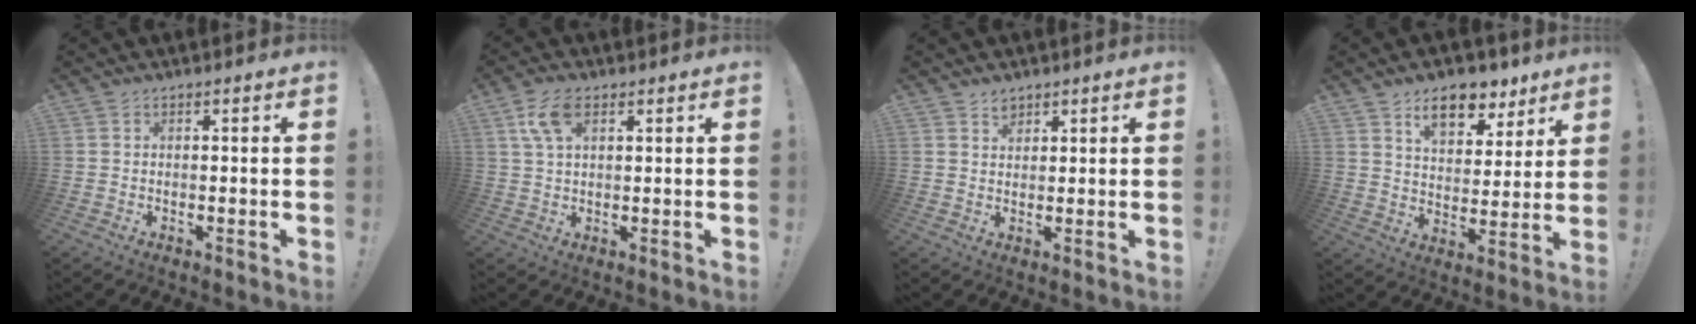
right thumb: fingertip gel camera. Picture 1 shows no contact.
{"total": 7.6, "force": [3.3, 3.7, 5.8], "torque": [-0.097, -0.001, 0.062]}
{"total": 2.6, "force": [2.0, 1.5, 0.5], "torque": [0.004, -0.013, 0.033]}
{"total": 12.2, "force": [8.2, 6.6, 6.1], "torque": [-0.077, -0.048, 0.147]}